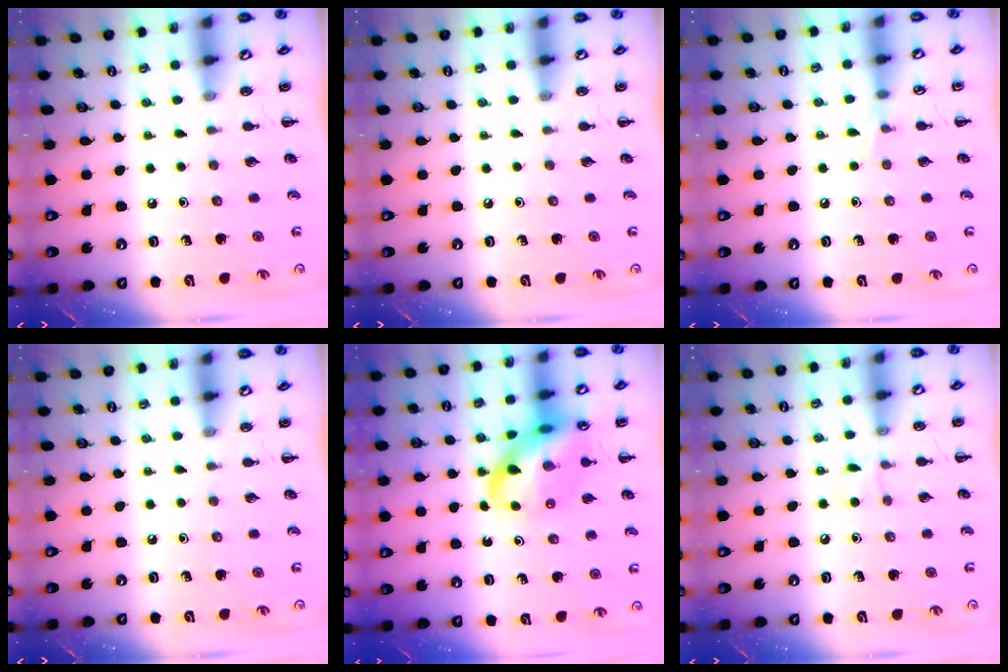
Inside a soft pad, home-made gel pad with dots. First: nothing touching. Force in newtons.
{"total": 0.0}
{"total": 4.6, "press": 4.3, "slide": 1.6}
{"total": 0.0}
{"total": 17.2, "press": 17.1, "slide": 2.5}
{"total": 4.9, "press": 4.7, "slide": 1.5}